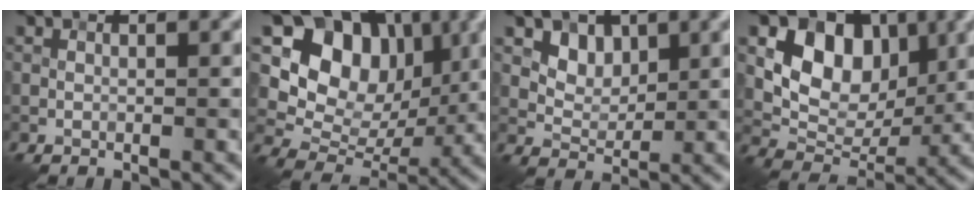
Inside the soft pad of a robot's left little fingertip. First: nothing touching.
{"total": 10.1, "force": [2.9, 7.9, 5.5], "torque": [-0.077, -0.008, 0.043]}
{"total": 2.8, "force": [1.4, 2.1, 1.3], "torque": [-0.025, -0.014, 0.032]}
{"total": 8.4, "force": [2.3, 6.2, 5.1], "torque": [-0.067, -0.004, 0.033]}